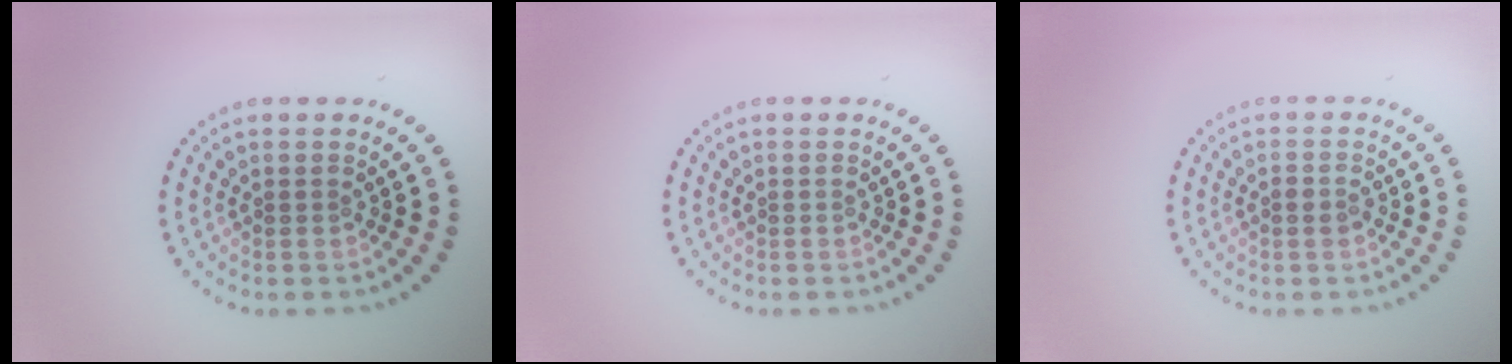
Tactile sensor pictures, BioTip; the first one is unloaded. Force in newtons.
{"total": 0.0}
{"total": 1.1, "press": 1.1, "slide": 0.3}